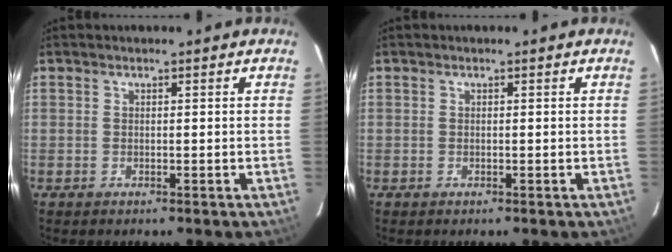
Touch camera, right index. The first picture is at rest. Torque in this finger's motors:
{"motor_torque": [0.00, 0.00, 0.02, 0.00]}